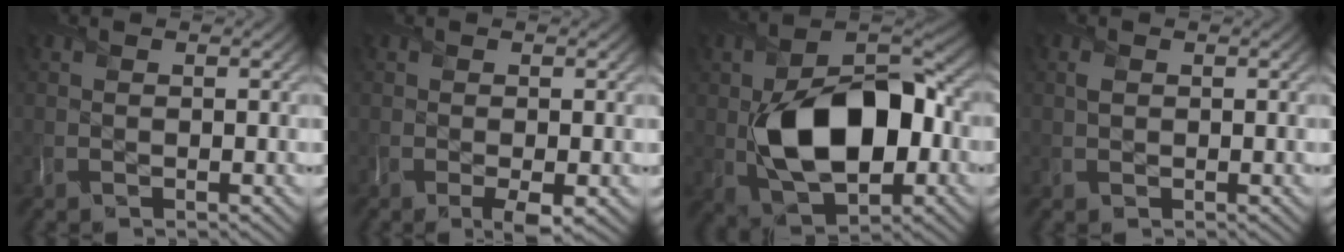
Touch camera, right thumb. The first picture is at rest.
{"total": 2.0, "force": [-0.8, 0.4, 1.8], "torque": [-0.033, -0.008, -0.012]}
{"total": 13.8, "force": [-1.5, 8.5, 10.8], "torque": [-0.169, -0.004, -0.028]}
{"total": 0.7, "force": [0.3, 0.6, 0.3], "torque": [-0.011, -0.001, 0.006]}